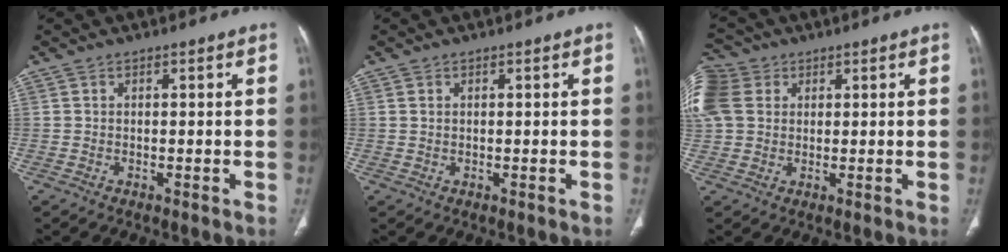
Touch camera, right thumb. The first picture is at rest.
{"total": 0.7, "force": [0.2, 0.5, 0.5], "torque": [-0.008, 0.000, 0.007]}
{"total": 13.6, "force": [4.3, 10.9, 6.9], "torque": [-0.185, 0.032, 0.083]}